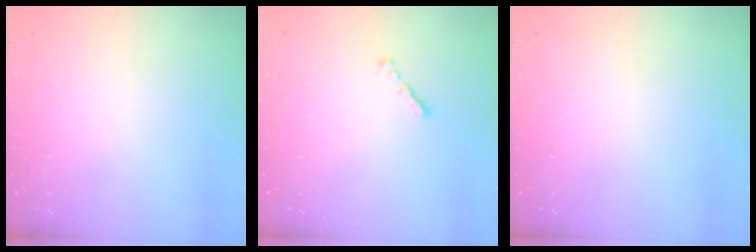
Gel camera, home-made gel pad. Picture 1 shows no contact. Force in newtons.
{"total": 1.1, "press": 1.0, "slide": 0.5}
{"total": 0.0}